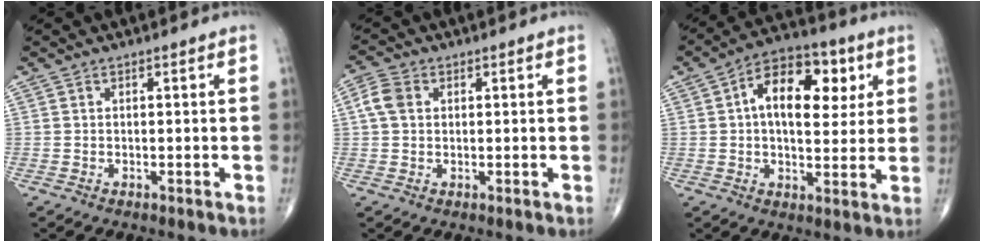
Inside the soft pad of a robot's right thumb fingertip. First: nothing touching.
{"total": 4.2, "force": [0.7, 3.2, 2.6], "torque": [-0.057, 0.012, 0.008]}
{"total": 14.7, "force": [3.7, 8.5, 11.4], "torque": [-0.142, 0.007, 0.048]}